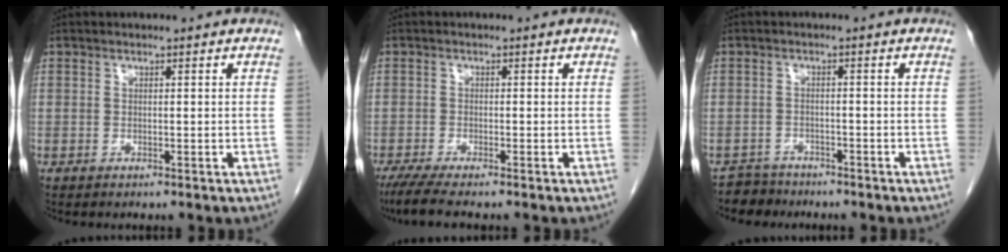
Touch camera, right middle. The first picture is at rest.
{"total": 4.7, "force": [-3.7, -0.1, 2.9], "torque": [-0.054, -0.014, -0.066]}
{"total": 3.2, "force": [-2.8, 1.3, -0.8], "torque": [0.009, 0.000, -0.051]}